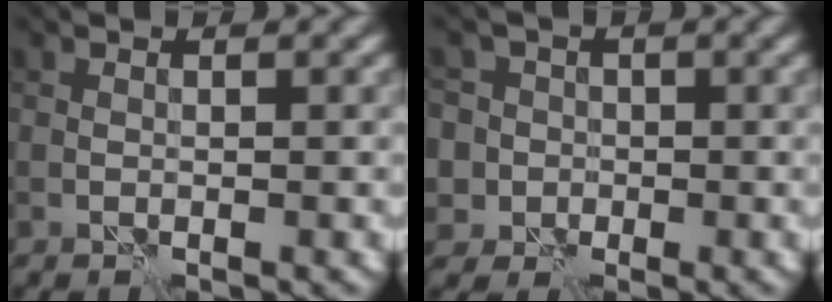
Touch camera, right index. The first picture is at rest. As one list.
[{"total": 6.0, "force": [0.0, 5.7, 1.7], "torque": [-0.025, 0.029, -0.031]}]